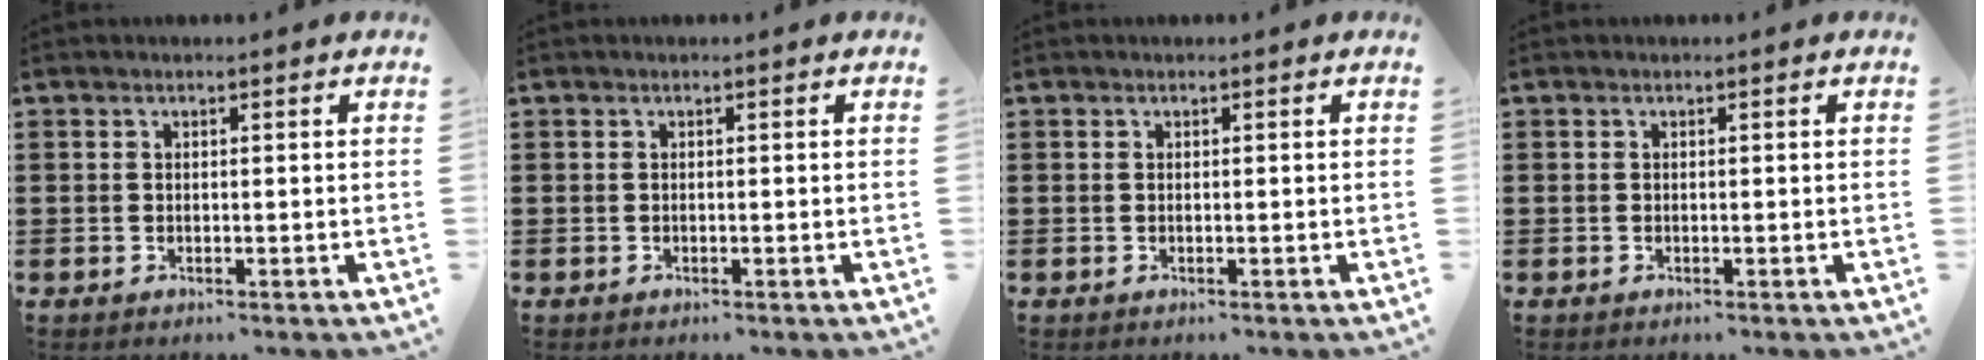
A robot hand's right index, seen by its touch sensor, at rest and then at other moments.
{"total": 0.0}
{"total": 0.0}
{"total": 0.0}